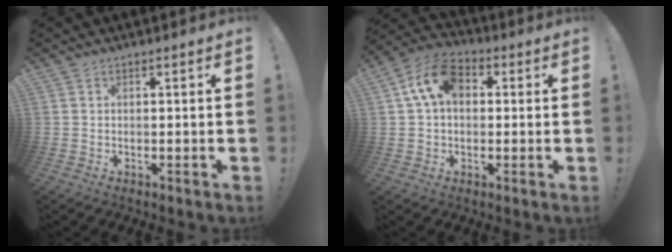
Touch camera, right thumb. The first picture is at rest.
{"total": 11.7, "force": [3.1, 7.7, 8.2], "torque": [-0.152, 0.013, 0.062]}